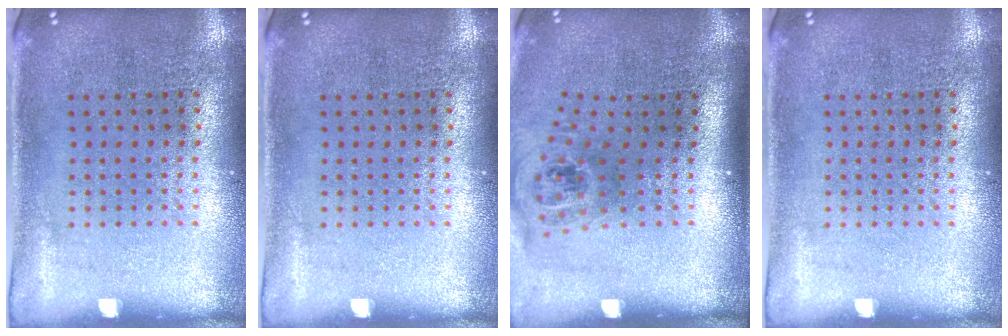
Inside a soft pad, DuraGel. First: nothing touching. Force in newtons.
{"total": 0.0}
{"total": 1.7, "press": 1.3, "slide": 1.1}
{"total": 0.0}